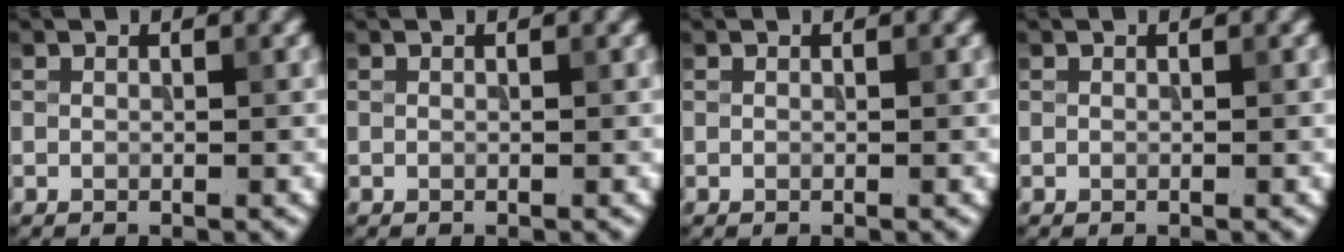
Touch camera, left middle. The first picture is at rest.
{"total": 0.0}
{"total": 0.0}
{"total": 0.0}